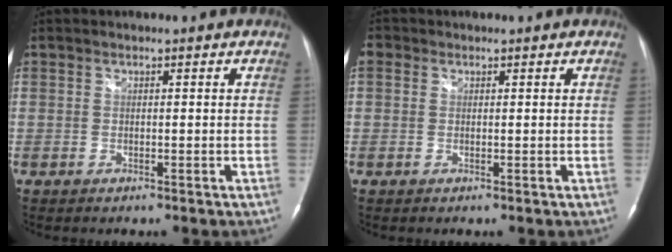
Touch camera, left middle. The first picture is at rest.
{"total": 1.7, "force": [0.6, 1.4, 0.6], "torque": [-0.013, 0.013, 0.010]}